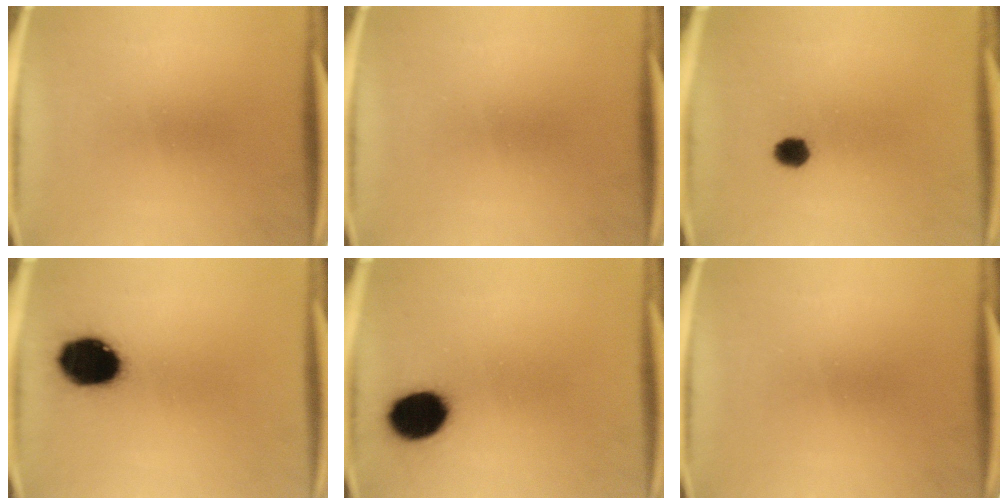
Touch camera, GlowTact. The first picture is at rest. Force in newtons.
{"total": 0.0}
{"total": 3.1}
{"total": 14.5}
{"total": 11.5}
{"total": 0.0}